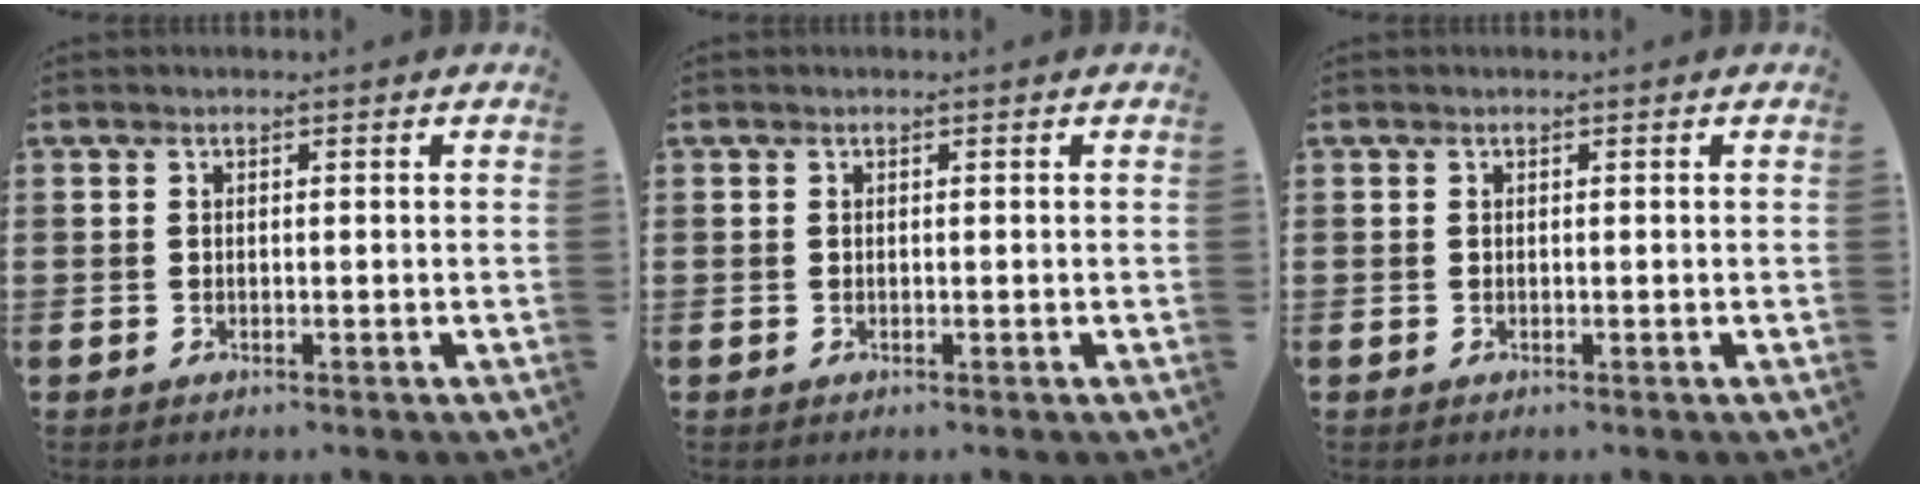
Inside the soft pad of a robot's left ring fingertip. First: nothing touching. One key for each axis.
{"total": 0.0}
{"total": 0.0}